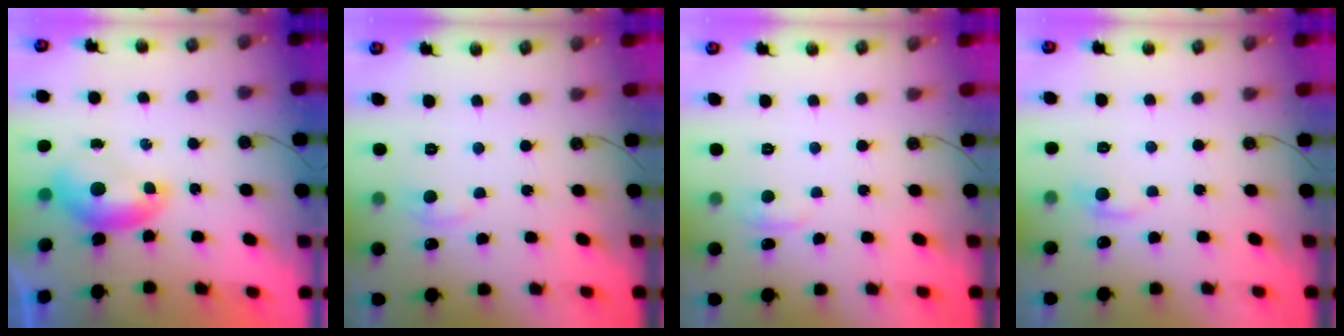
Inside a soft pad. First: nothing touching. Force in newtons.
{"total": 1.7, "press": 1.5, "slide": 0.7}
{"total": 2.1, "press": 2.0, "slide": 0.6}
{"total": 0.8, "press": 0.3, "slide": 0.7}